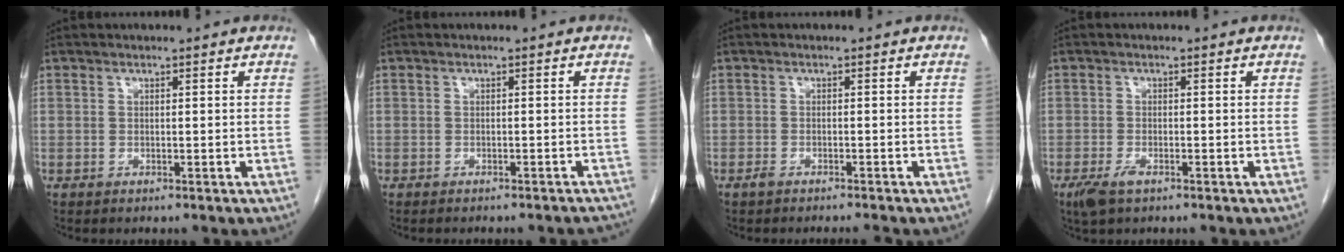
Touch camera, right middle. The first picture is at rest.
{"total": 8.5, "force": [-7.9, 1.9, 2.6], "torque": [-0.022, -0.008, -0.080]}
{"total": 2.3, "force": [-2.1, -0.1, 1.0], "torque": [-0.016, -0.004, -0.030]}
{"total": 2.8, "force": [-1.7, 0.9, 2.1], "torque": [-0.049, -0.005, -0.029]}